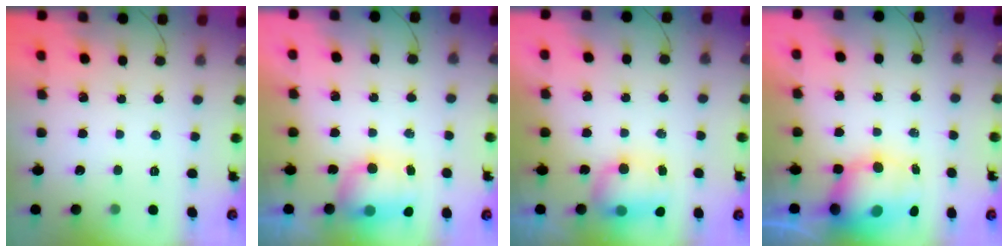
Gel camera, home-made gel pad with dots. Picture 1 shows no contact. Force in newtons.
{"total": 8.9, "press": 8.4, "slide": 3.0}
{"total": 7.5, "press": 7.5, "slide": 0.8}
{"total": 10.0, "press": 9.6, "slide": 2.7}